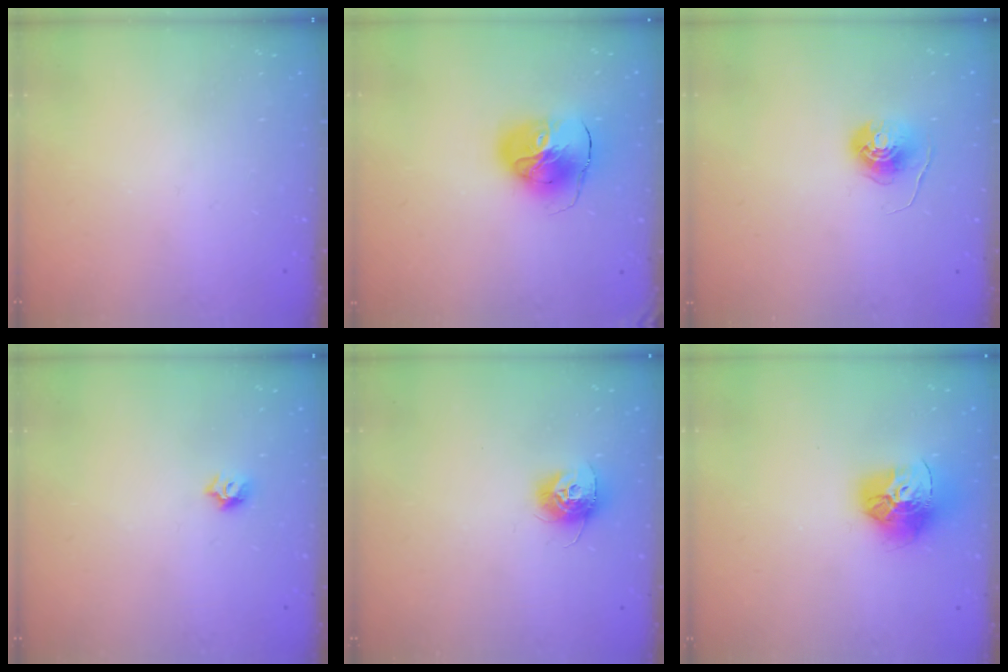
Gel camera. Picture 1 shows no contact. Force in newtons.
{"total": 12.3, "press": 12.2, "slide": 1.6}
{"total": 6.7, "press": 6.7, "slide": 0.3}
{"total": 5.7, "press": 5.6, "slide": 0.7}
{"total": 10.2, "press": 10.2, "slide": 0.4}
{"total": 15.9, "press": 15.9, "slide": 1.6}